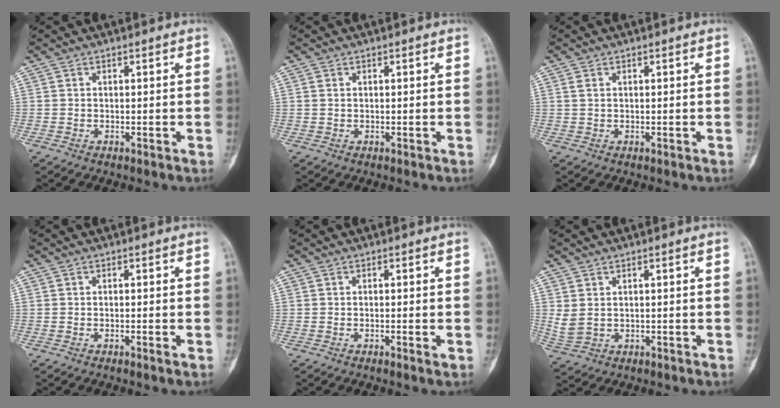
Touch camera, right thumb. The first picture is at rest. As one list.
[{"total": 0.6, "force": [0.2, 0.4, 0.4], "torque": [-0.009, 0.002, 0.005]}, {"total": 1.0, "force": [0.4, 0.7, 0.7], "torque": [-0.018, 0.003, 0.011]}, {"total": 1.0, "force": [-0.5, 0.0, 0.9], "torque": [-0.023, 0.002, -0.007]}, {"total": 1.3, "force": [-0.5, 0.2, 1.2], "torque": [-0.027, -0.001, -0.009]}, {"total": 3.3, "force": [0.6, 2.3, 2.3], "torque": [-0.056, 0.000, 0.022]}]